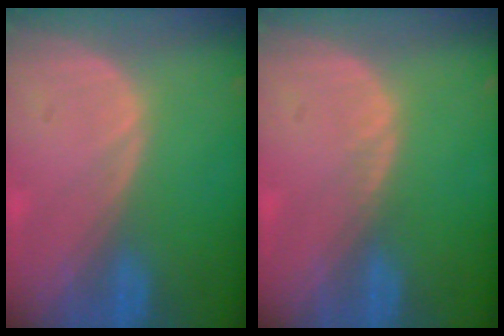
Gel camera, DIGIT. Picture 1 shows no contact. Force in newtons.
{"total": 0.5, "press": 0.5, "slide": 0.1}